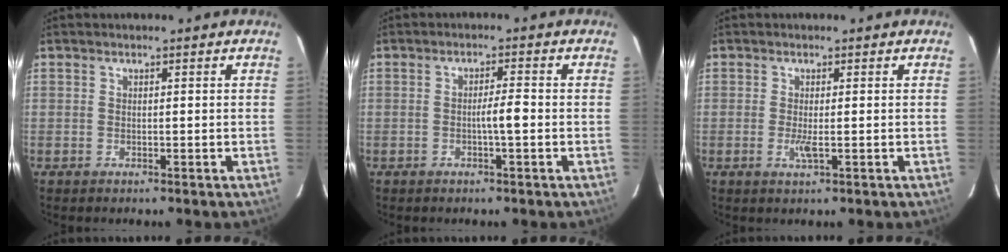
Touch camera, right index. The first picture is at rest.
{"total": 2.9, "force": [-0.7, 0.0, 2.8], "torque": [-0.046, 0.001, -0.013]}
{"total": 1.8, "force": [-0.4, 0.1, 1.7], "torque": [-0.038, -0.006, -0.006]}